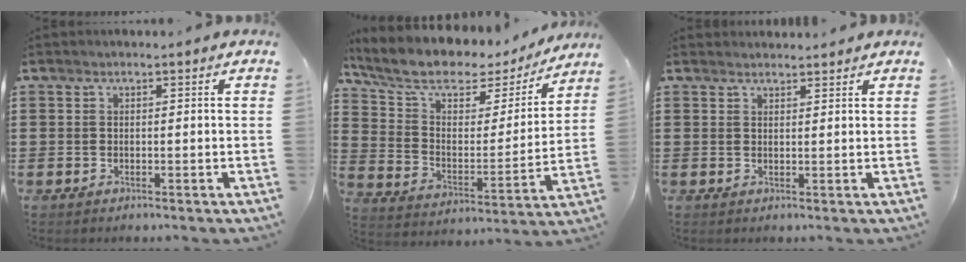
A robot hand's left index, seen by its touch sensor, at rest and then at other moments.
{"total": 9.0, "force": [7.2, 3.2, 4.3], "torque": [-0.111, -0.047, 0.120]}
{"total": 1.6, "force": [1.5, 0.3, -0.1], "torque": [-0.003, 0.001, 0.031]}